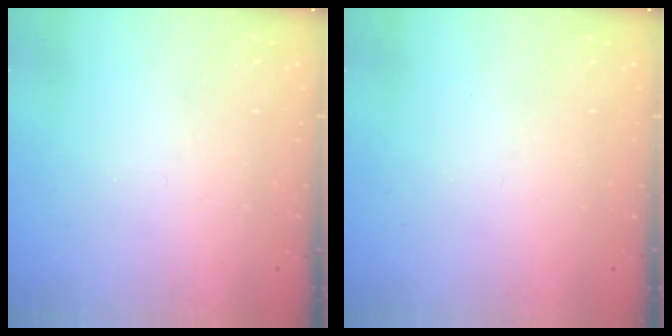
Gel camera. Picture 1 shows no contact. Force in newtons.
{"total": 0.0}